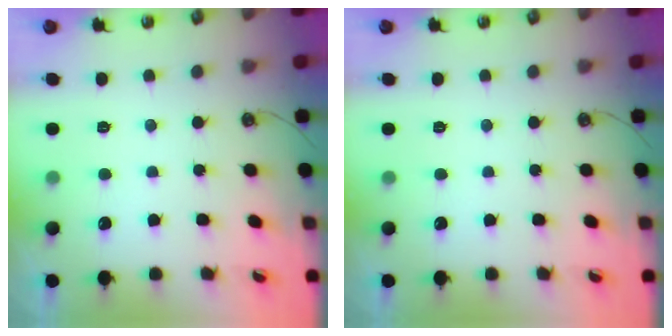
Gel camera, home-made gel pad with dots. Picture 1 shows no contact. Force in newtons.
{"total": 0.0}